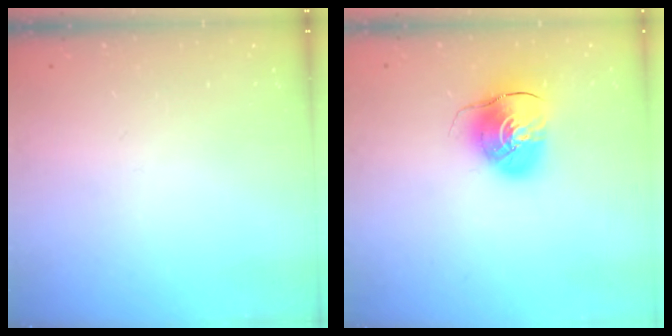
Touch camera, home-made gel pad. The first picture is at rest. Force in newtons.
{"total": 9.7, "press": 9.6, "slide": 1.4}